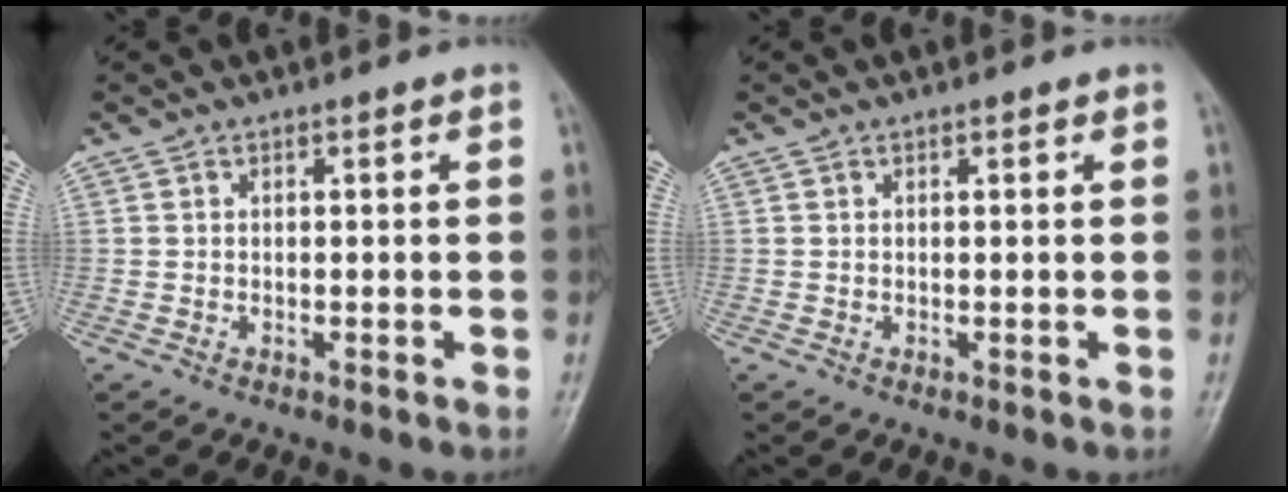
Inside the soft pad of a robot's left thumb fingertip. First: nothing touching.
{"total": 0.5, "force": [0.3, 0.3, 0.3], "torque": [-0.005, -0.002, 0.003]}